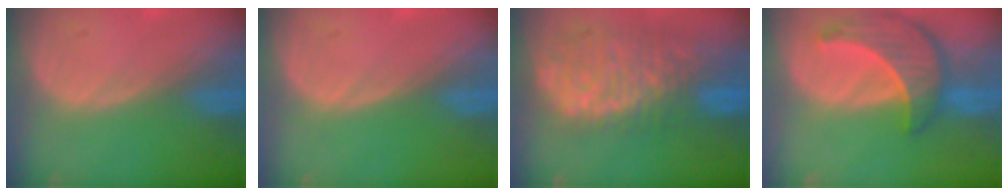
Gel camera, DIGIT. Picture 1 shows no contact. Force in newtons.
{"total": 0.0}
{"total": 12.0, "press": 9.8, "slide": 6.8}
{"total": 8.7, "press": 7.9, "slide": 3.7}